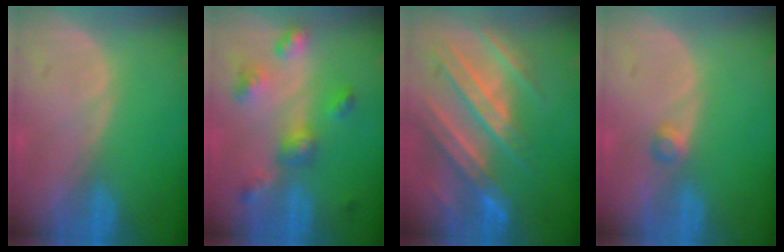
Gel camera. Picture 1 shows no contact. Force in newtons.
{"total": 6.8, "press": 6.0, "slide": 3.2}
{"total": 10.6, "press": 9.6, "slide": 4.4}
{"total": 1.8, "press": 1.6, "slide": 0.8}